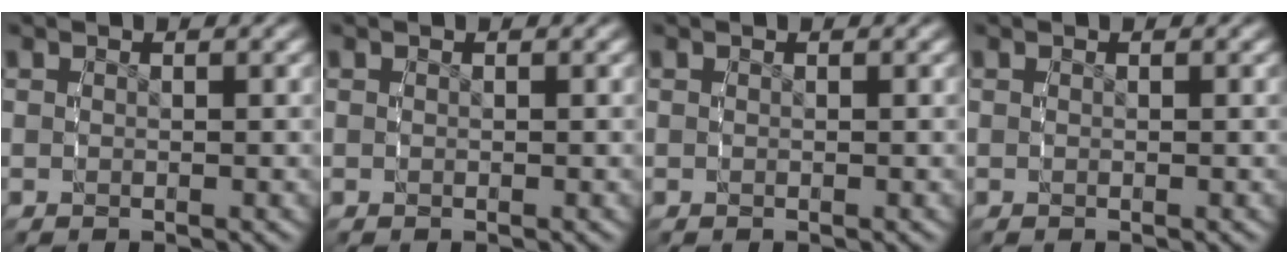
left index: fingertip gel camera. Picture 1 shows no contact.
{"total": 0.0}
{"total": 0.0}
{"total": 0.0}